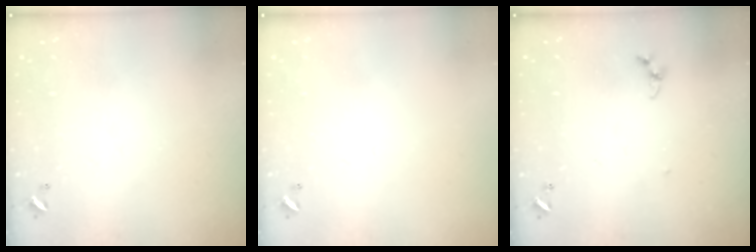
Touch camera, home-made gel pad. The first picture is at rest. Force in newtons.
{"total": 0.0}
{"total": 3.5, "press": 3.4, "slide": 0.4}